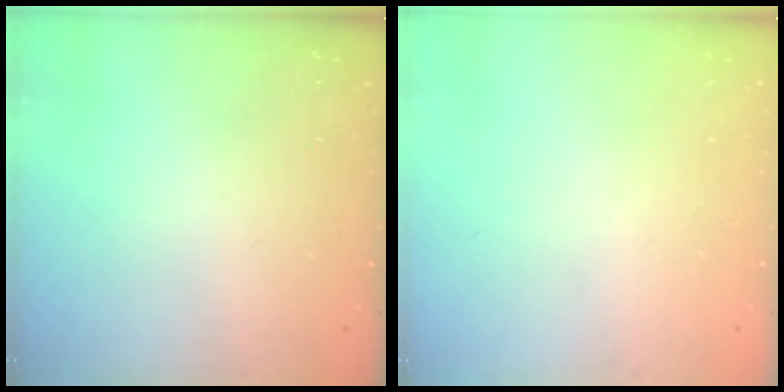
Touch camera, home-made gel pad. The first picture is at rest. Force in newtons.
{"total": 0.0}